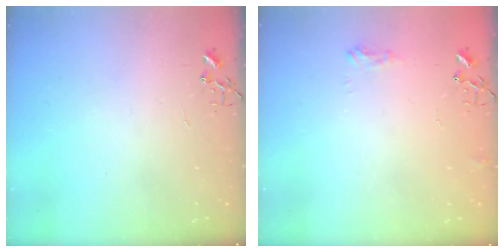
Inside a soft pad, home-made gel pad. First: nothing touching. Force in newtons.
{"total": 7.2, "press": 7.1, "slide": 1.0}